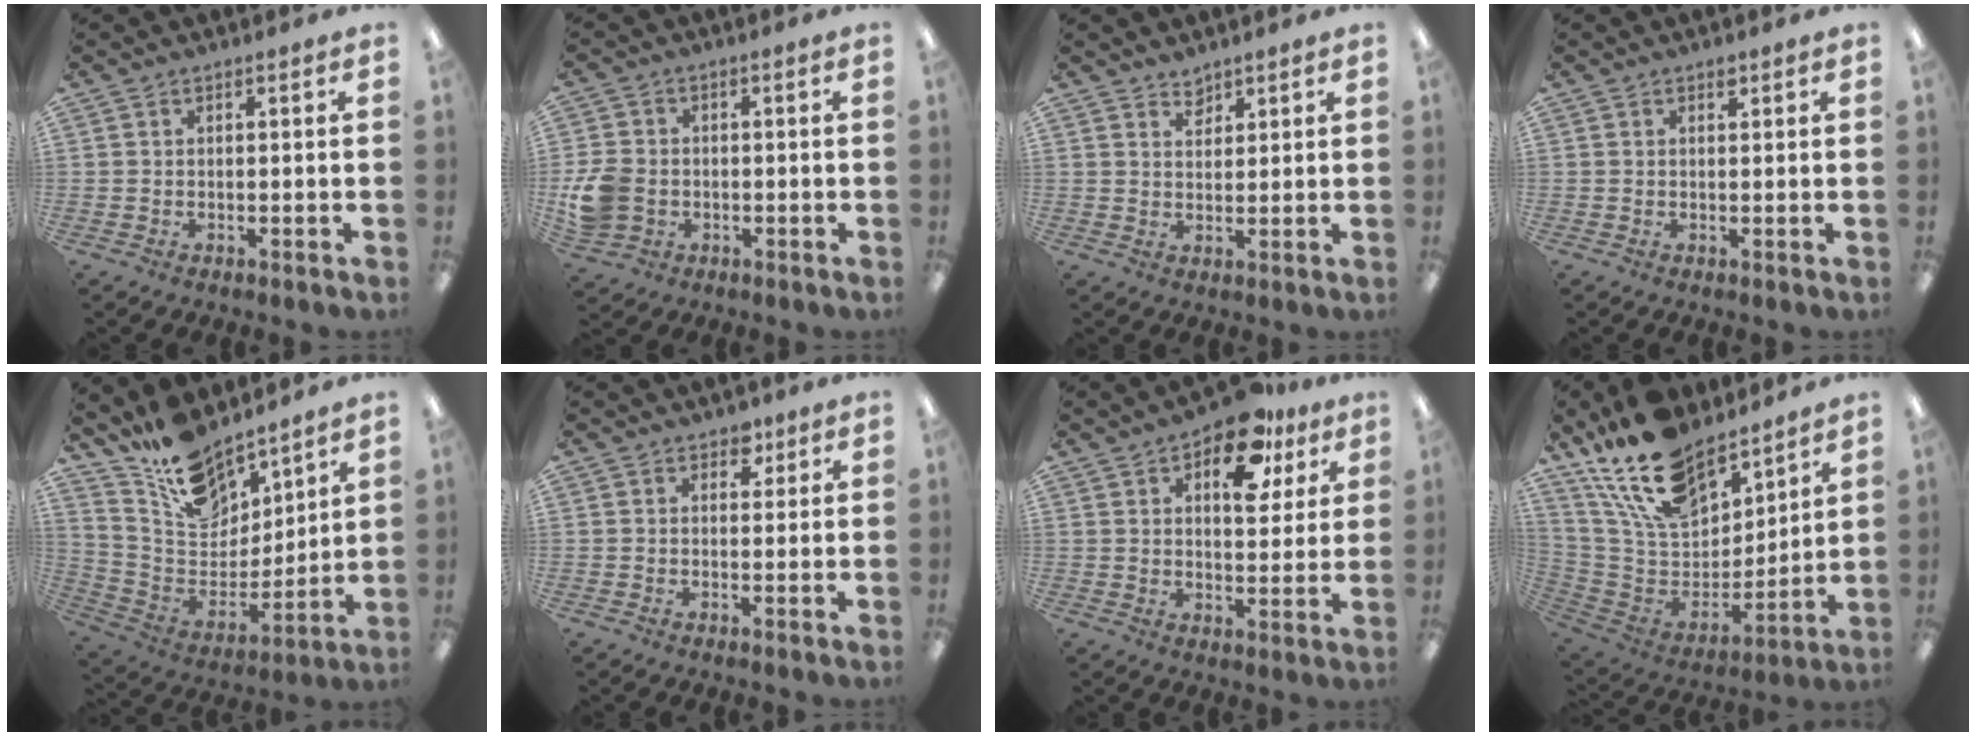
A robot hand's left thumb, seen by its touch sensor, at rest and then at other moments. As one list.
[{"total": 8.5, "force": [-1.4, 7.0, 4.6], "torque": [-0.102, 0.014, -0.023]}, {"total": 2.9, "force": [2.6, 1.3, 0.2], "torque": [0.007, -0.017, 0.047]}, {"total": 1.1, "force": [0.8, 0.5, 0.6], "torque": [-0.006, -0.002, 0.012]}, {"total": 15.4, "force": [13.2, 6.8, 4.0], "torque": [-0.101, -0.100, 0.249]}, {"total": 3.1, "force": [1.8, 2.2, 1.1], "torque": [0.000, -0.004, 0.029]}, {"total": 14.5, "force": [8.0, 7.5, 9.4], "torque": [-0.120, -0.028, 0.133]}, {"total": 21.1, "force": [15.5, 10.3, 9.8], "torque": [-0.204, -0.086, 0.287]}]